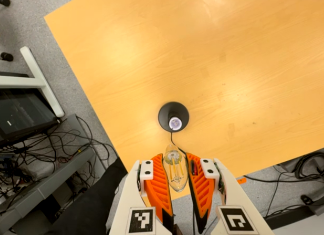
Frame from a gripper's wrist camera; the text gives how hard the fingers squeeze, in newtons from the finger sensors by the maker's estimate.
{"total": 21.4, "left": 25.8, "right": 16.9}